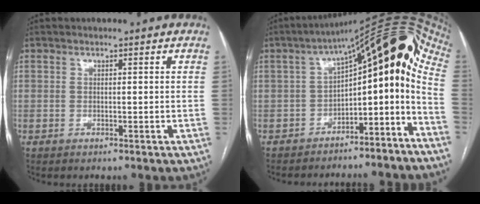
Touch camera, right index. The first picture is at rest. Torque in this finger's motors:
{"motor_torque": [1.08, 0.39, 0.32, 0.04]}